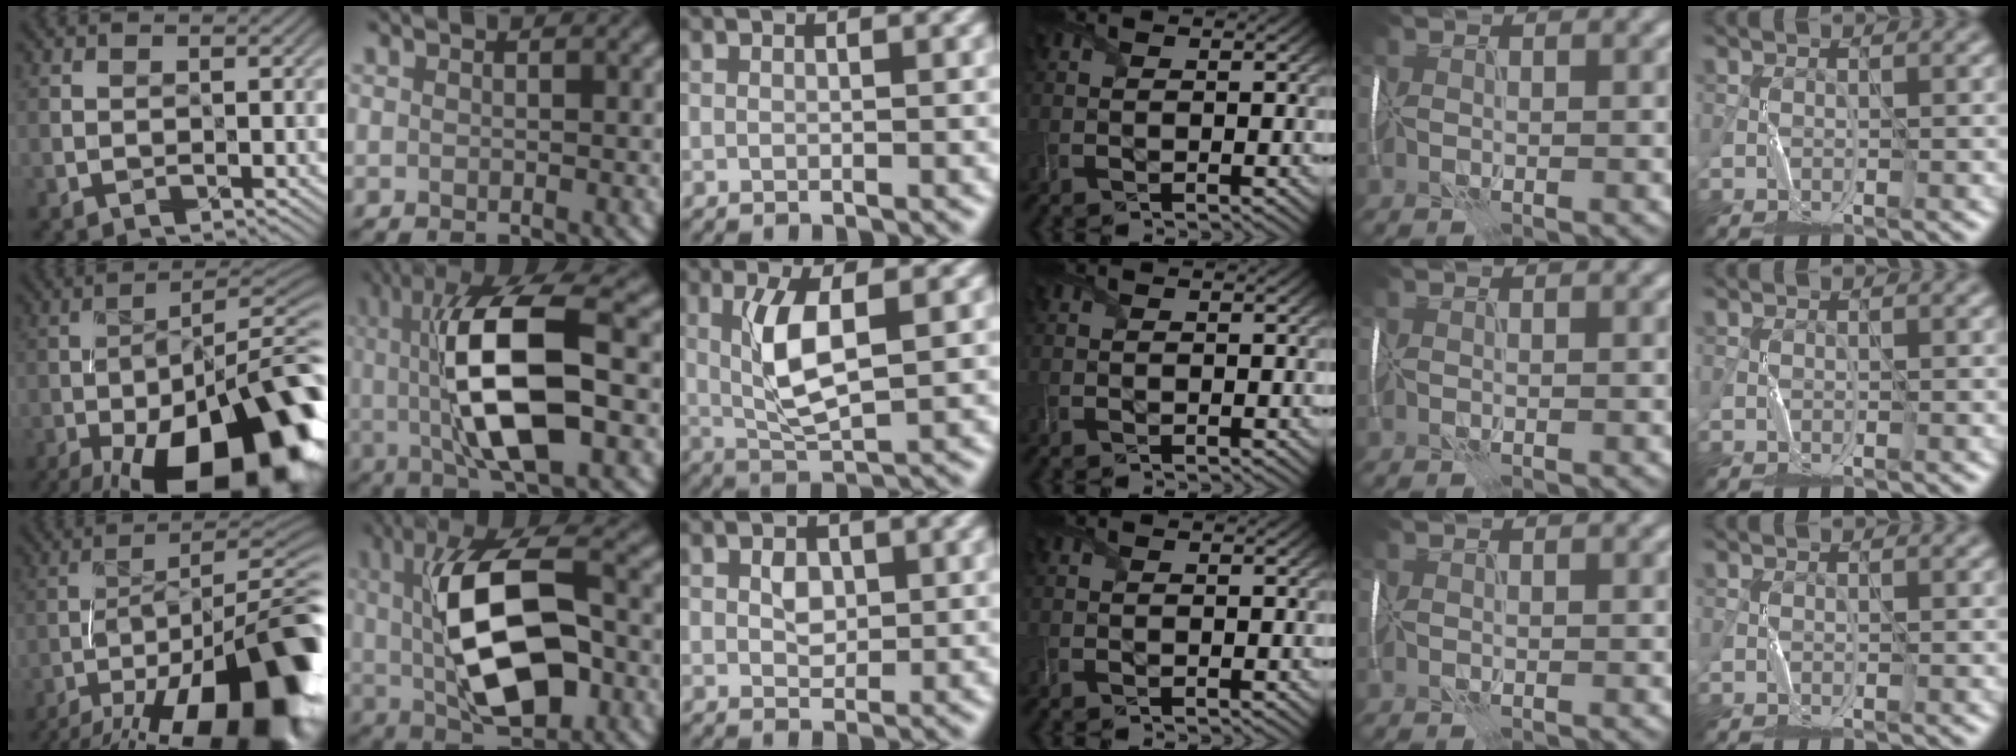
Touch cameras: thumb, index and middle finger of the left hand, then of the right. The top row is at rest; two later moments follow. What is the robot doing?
{"motion": "wrap", "object": "thread"}